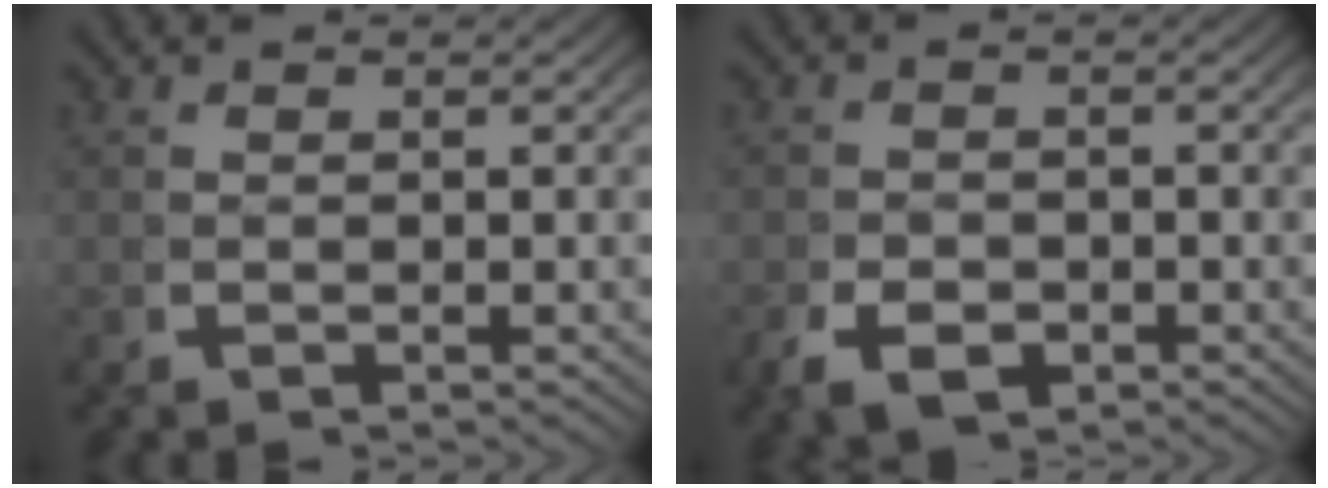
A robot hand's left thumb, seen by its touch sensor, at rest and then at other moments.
{"total": 2.9, "force": [-1.6, 1.9, 1.5], "torque": [-0.028, -0.014, -0.025]}